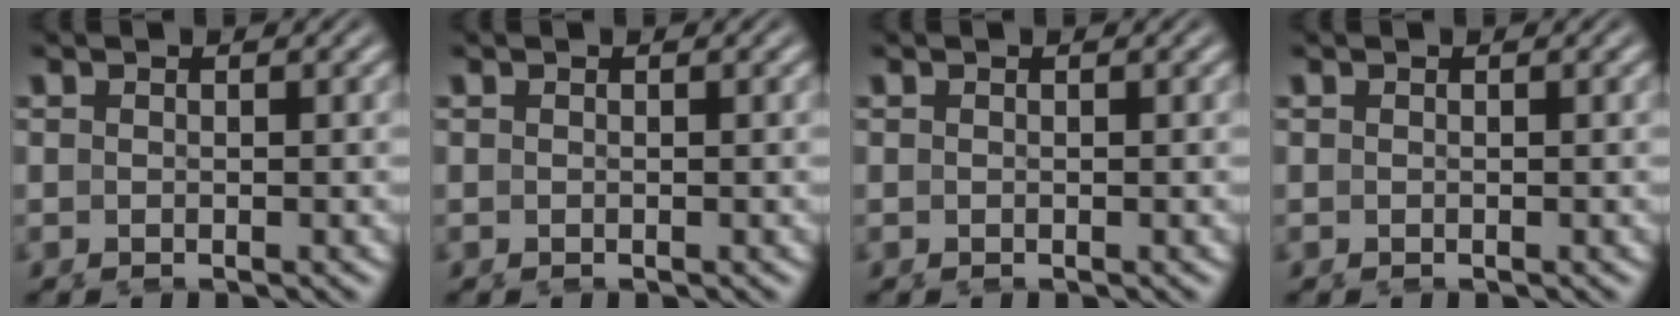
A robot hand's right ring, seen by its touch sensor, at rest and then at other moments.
{"total": 0.0}
{"total": 0.0}
{"total": 0.0}